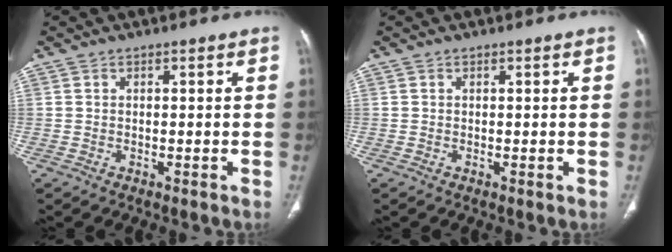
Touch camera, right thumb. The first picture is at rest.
{"total": 0.0}